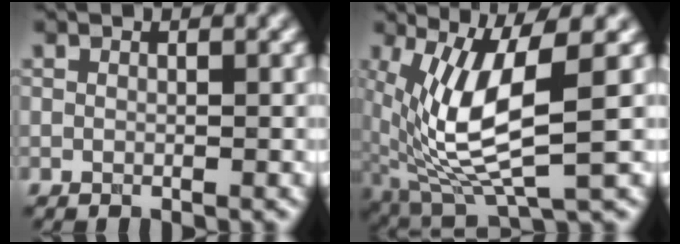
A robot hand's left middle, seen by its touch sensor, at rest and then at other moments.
{"total": 8.5, "force": [0.3, 2.6, 8.1], "torque": [-0.179, -0.016, 0.016]}